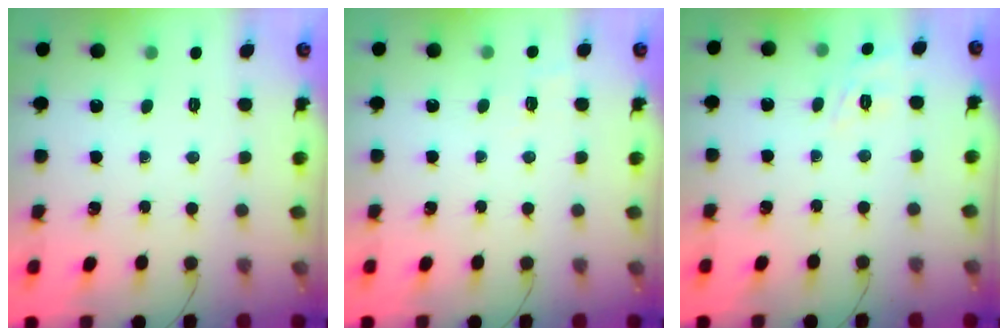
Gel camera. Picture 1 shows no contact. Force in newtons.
{"total": 6.8, "press": 6.6, "slide": 1.6}
{"total": 2.4, "press": 1.4, "slide": 2.0}